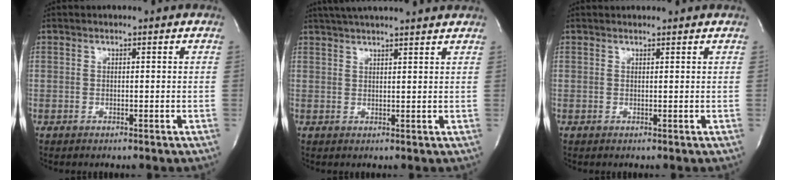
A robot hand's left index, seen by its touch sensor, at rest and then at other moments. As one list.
[{"total": 13.2, "force": [11.9, 0.7, 5.8], "torque": [-0.101, 0.035, 0.164]}, {"total": 2.5, "force": [2.4, 0.2, 0.3], "torque": [-0.015, 0.013, 0.031]}]